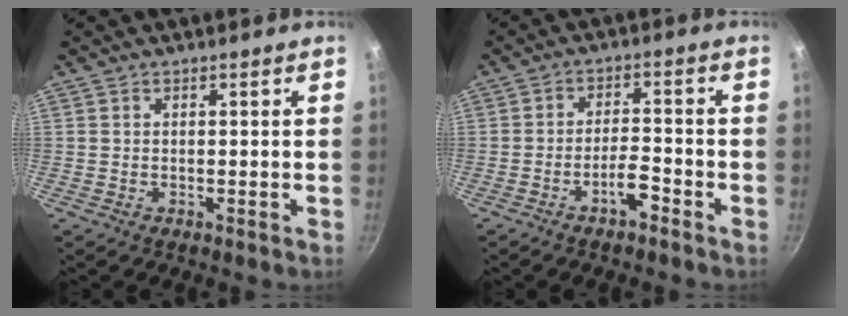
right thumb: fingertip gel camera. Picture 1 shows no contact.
{"total": 4.8, "force": [-3.0, 1.4, 3.4], "torque": [-0.053, 0.032, -0.050]}